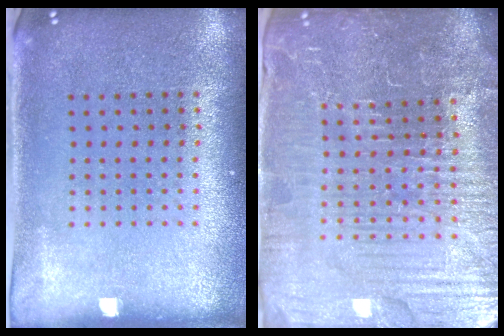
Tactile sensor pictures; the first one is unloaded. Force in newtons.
{"total": 5.8, "press": 5.3, "slide": 2.3}